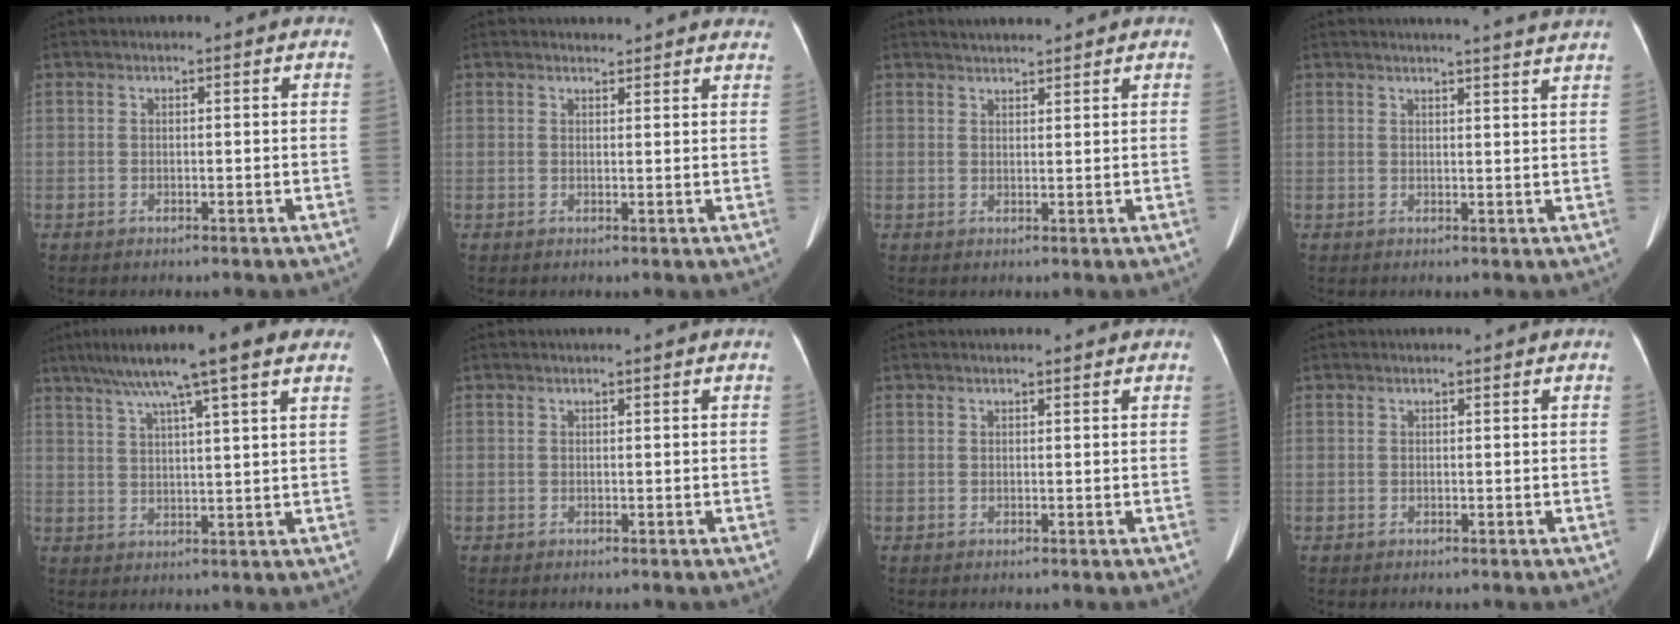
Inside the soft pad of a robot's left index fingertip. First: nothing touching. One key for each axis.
{"total": 6.2, "fx": 6.0, "fy": 1.4, "fz": 0.8, "tx": 0.007, "ty": 0.005, "tz": 0.047}
{"total": 3.2, "fx": 3.0, "fy": 0.5, "fz": 0.8, "tx": -0.011, "ty": 0.020, "tz": 0.050}
{"total": 9.8, "fx": 9.2, "fy": -0.9, "fz": 3.4, "tx": -0.041, "ty": -0.015, "tz": 0.089}
{"total": 14.1, "fx": 9.7, "fy": 0.5, "fz": 10.1, "tx": -0.166, "ty": 0.041, "tz": 0.138}
{"total": 0.0}
{"total": 1.5, "fx": 1.4, "fy": 0.2, "fz": 0.5, "tx": -0.013, "ty": 0.007, "tz": 0.014}
{"total": 0.0}